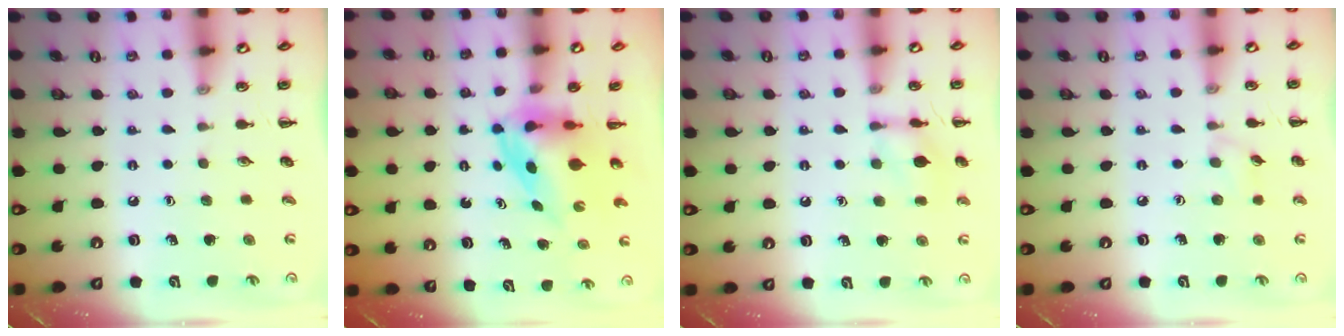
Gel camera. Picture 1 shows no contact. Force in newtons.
{"total": 3.7, "press": 3.6, "slide": 0.9}
{"total": 9.0, "press": 9.0, "slide": 0.5}
{"total": 3.2, "press": 2.9, "slide": 1.3}